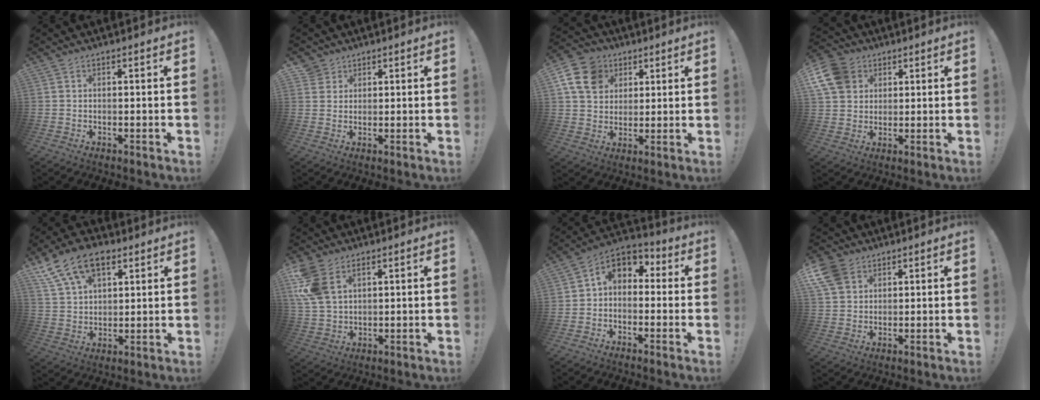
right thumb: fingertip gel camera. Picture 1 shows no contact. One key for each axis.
{"total": 3.4, "fx": 2.0, "fy": 2.7, "fz": 0.4, "tx": -0.003, "ty": -0.009, "tz": 0.036}
{"total": 14.4, "fx": 5.6, "fy": 11.6, "fz": 6.4, "tx": -0.087, "ty": -0.022, "tz": 0.114}
{"total": 11.2, "fx": 4.5, "fy": 9.1, "fz": 4.6, "tx": -0.091, "ty": -0.020, "tz": 0.092}
{"total": 14.4, "fx": 8.0, "fy": 8.5, "fz": 8.3, "tx": -0.148, "ty": -0.031, "tz": 0.153}
{"total": 9.7, "fx": 4.6, "fy": 6.3, "fz": 5.7, "tx": -0.116, "ty": -0.010, "tz": 0.094}
{"total": 6.4, "fx": -0.1, "fy": 4.9, "fz": 4.0, "tx": -0.068, "ty": 0.007, "tz": 0.003}
{"total": 7.7, "fx": 4.3, "fy": 5.5, "fz": 3.2, "tx": -0.062, "ty": -0.018, "tz": 0.085}